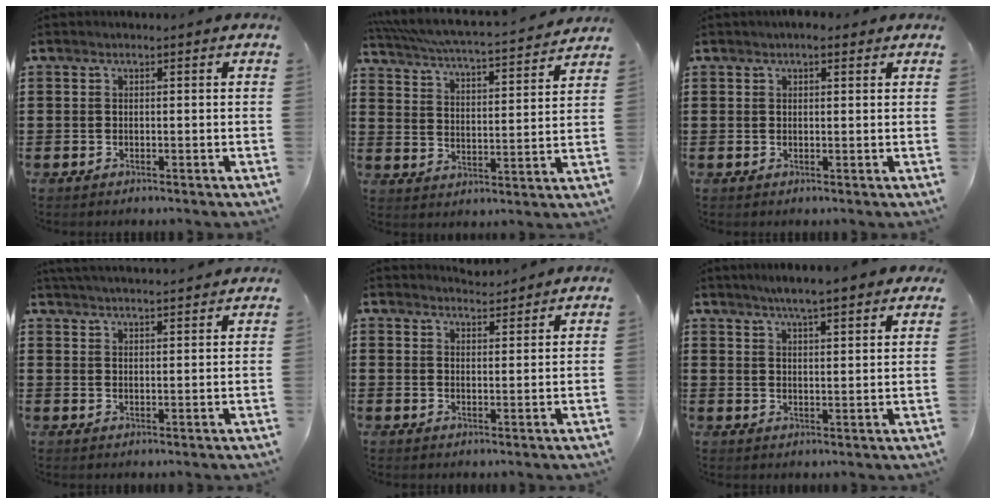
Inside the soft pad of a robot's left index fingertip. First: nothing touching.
{"total": 4.6, "force": [4.3, -0.2, 1.6], "torque": [-0.053, -0.037, 0.067]}
{"total": 1.8, "force": [1.3, 0.4, 1.1], "torque": [-0.023, 0.005, 0.024]}
{"total": 3.0, "force": [2.9, -0.5, 0.4], "torque": [-0.016, -0.010, 0.053]}
{"total": 2.9, "force": [2.9, 0.2, 0.2], "torque": [-0.012, -0.010, 0.055]}
{"total": 4.4, "force": [3.9, 0.1, 2.1], "torque": [-0.051, -0.007, 0.068]}